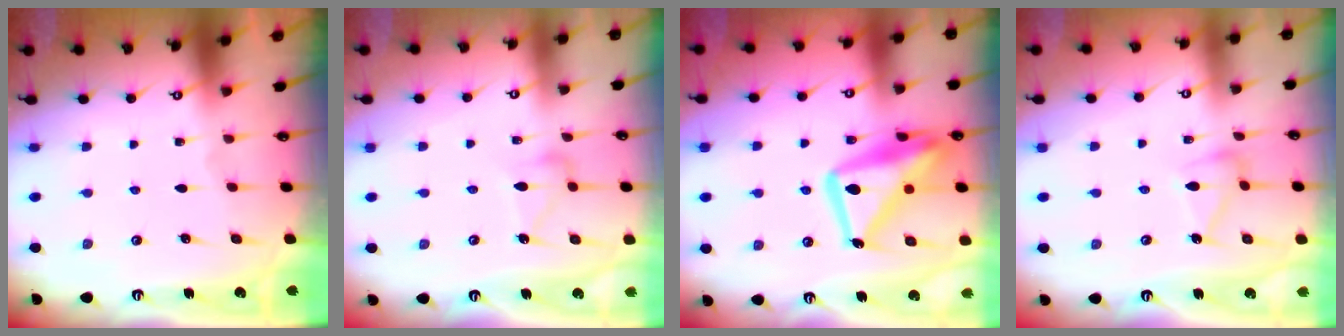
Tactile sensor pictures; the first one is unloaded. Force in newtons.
{"total": 8.7, "press": 8.7, "slide": 0.4}
{"total": 18.7, "press": 18.6, "slide": 1.8}
{"total": 9.3, "press": 9.2, "slide": 0.5}